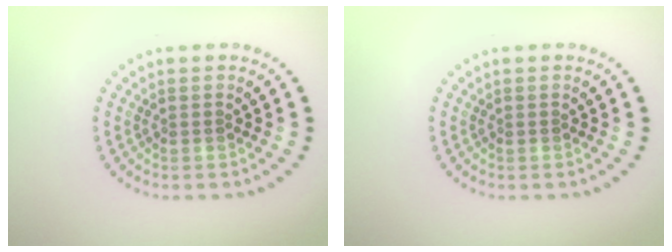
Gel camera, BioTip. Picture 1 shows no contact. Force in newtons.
{"total": 0.0}